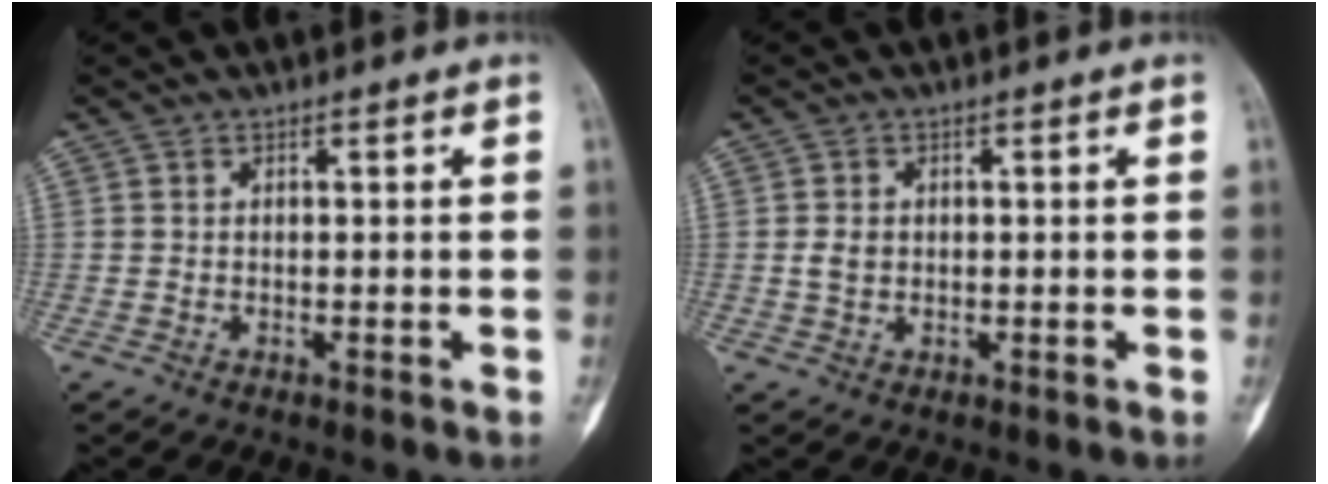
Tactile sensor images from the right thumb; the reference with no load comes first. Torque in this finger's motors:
{"motor_torque": [0.47, 0.61, 0.35, -0.24, 0.04]}